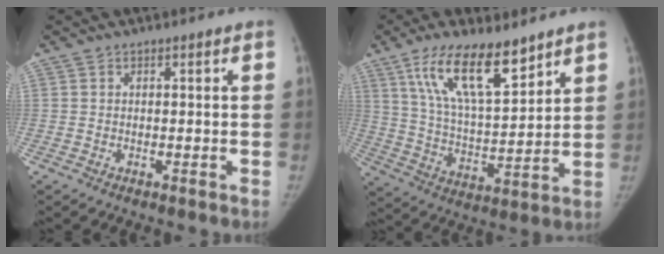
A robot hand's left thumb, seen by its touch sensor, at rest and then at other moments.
{"total": 16.0, "force": [10.1, 5.3, 11.2], "torque": [-0.176, -0.048, 0.195]}